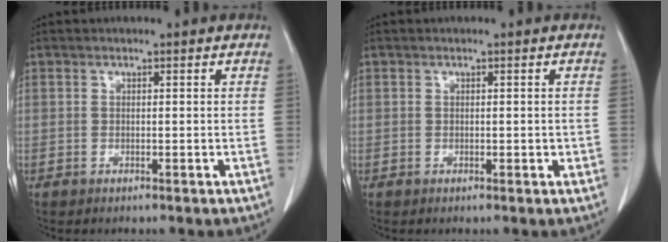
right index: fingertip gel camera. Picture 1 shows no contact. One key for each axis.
{"total": 1.0, "fx": -0.1, "fy": 0.6, "fz": 0.8, "tx": -0.008, "ty": 0.001, "tz": -0.001}